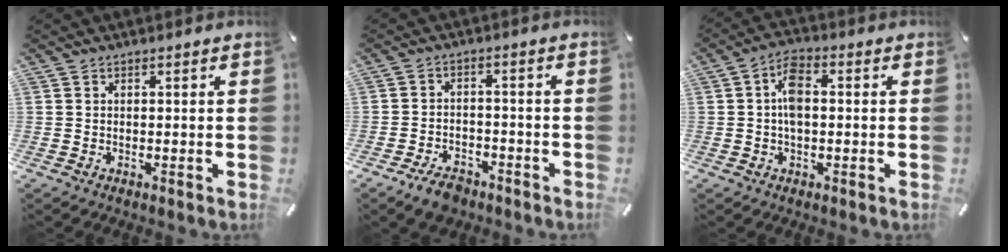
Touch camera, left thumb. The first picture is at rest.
{"total": 5.4, "force": [-4.2, 2.7, 2.1], "torque": [-0.033, 0.026, -0.077]}
{"total": 6.2, "force": [0.1, 3.5, 5.1], "torque": [-0.085, 0.004, -0.002]}